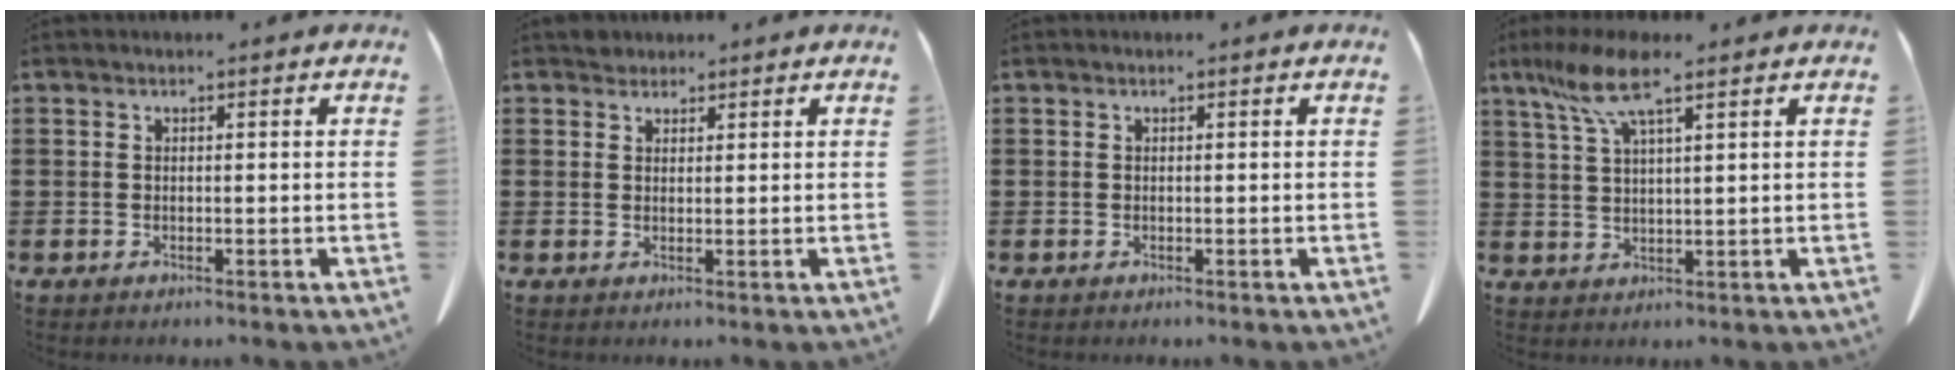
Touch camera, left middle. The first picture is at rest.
{"total": 1.6, "force": [1.4, 0.6, -0.1], "torque": [-0.001, 0.001, 0.029]}
{"total": 0.0}
{"total": 7.6, "force": [4.7, 1.2, 5.8], "torque": [-0.131, -0.004, 0.080]}